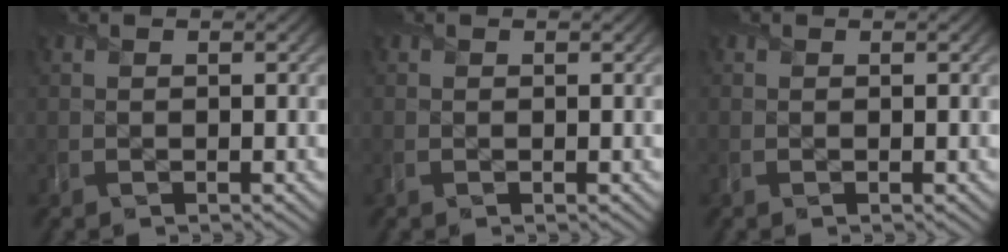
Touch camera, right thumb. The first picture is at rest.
{"total": 0.0}
{"total": 0.0}